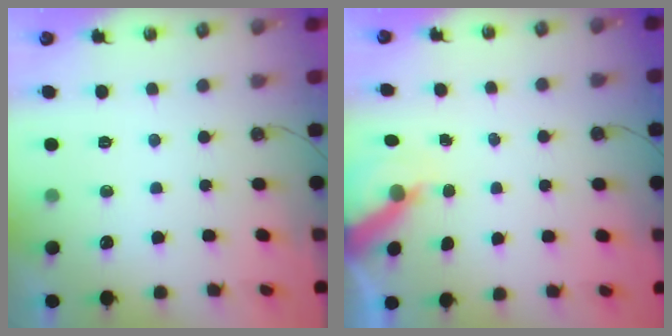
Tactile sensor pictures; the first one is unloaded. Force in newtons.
{"total": 5.4, "press": 5.4, "slide": 0.6}